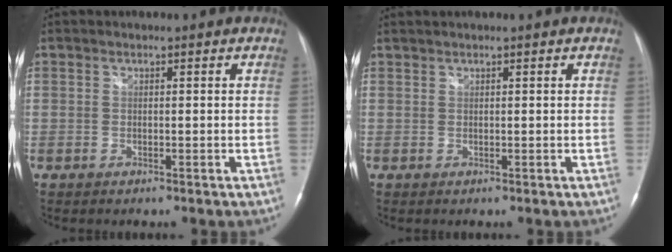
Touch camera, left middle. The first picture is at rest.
{"total": 0.8, "force": [0.7, -0.1, 0.2], "torque": [-0.007, 0.010, 0.020]}